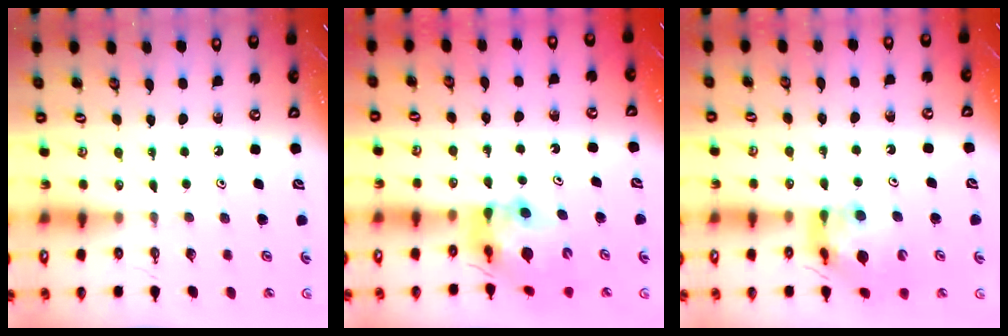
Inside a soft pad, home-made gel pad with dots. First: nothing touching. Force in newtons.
{"total": 11.6, "press": 11.5, "slide": 1.4}
{"total": 12.2, "press": 12.1, "slide": 1.1}